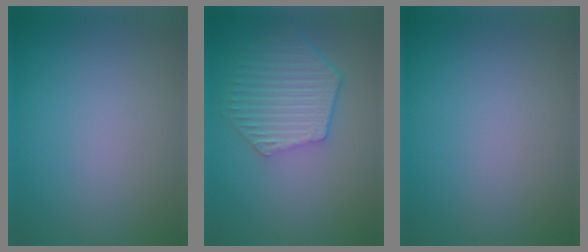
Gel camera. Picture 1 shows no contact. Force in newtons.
{"total": 5.9, "press": 4.8, "slide": 3.5}
{"total": 0.0}